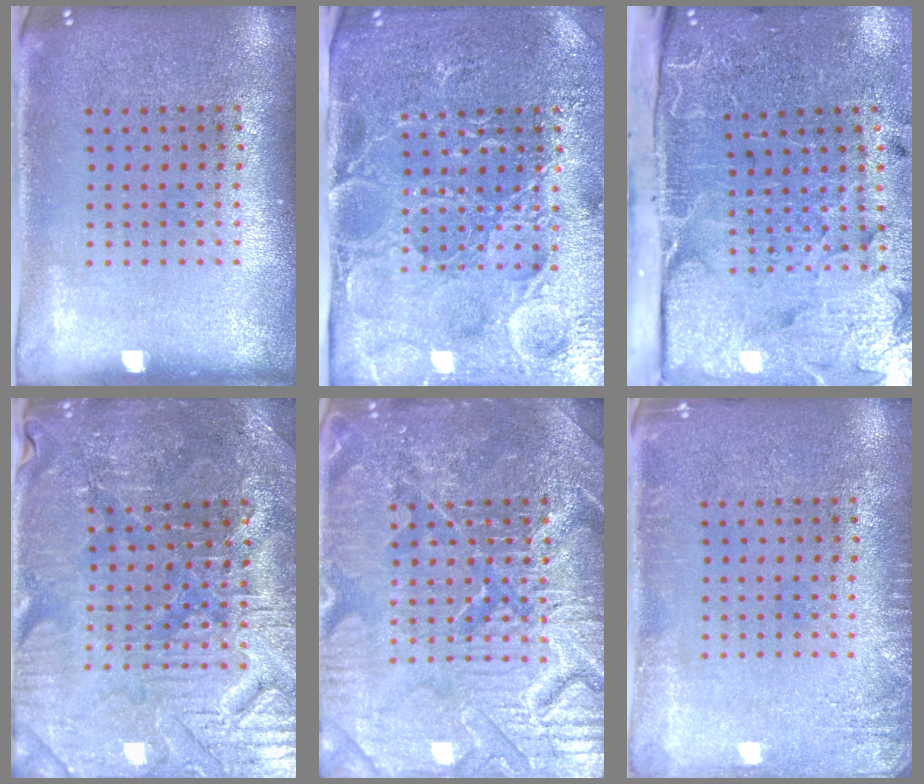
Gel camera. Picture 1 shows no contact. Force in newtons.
{"total": 4.9, "press": 4.5, "slide": 1.9}
{"total": 5.2, "press": 4.0, "slide": 3.3}
{"total": 3.8, "press": 3.7, "slide": 0.5}
{"total": 7.9, "press": 7.8, "slide": 0.9}
{"total": 1.6, "press": 1.6, "slide": 0.2}